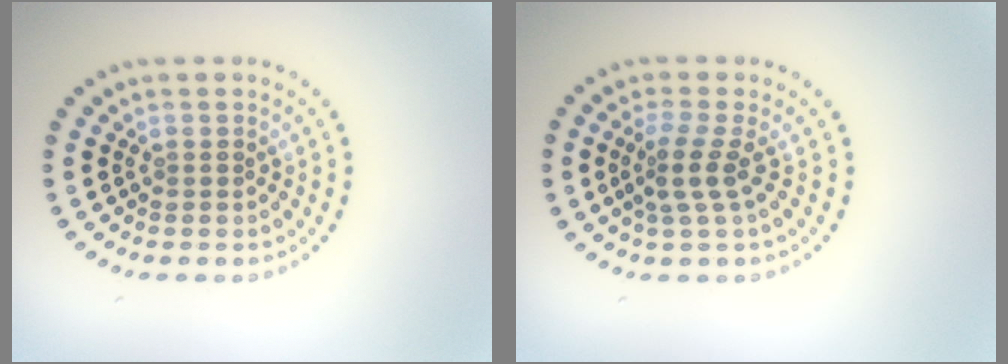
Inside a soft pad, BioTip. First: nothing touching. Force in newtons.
{"total": 2.6, "press": 1.9, "slide": 1.7}